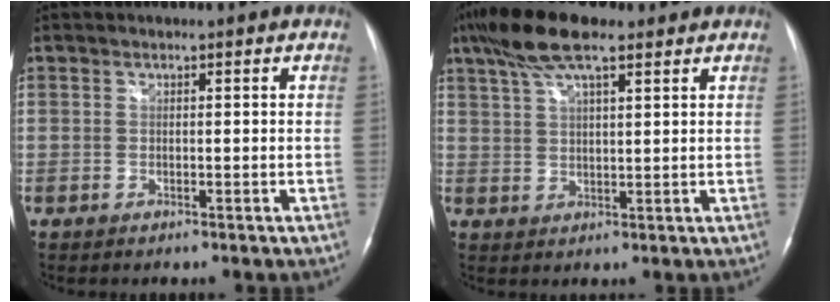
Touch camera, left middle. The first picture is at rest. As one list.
[{"total": 10.3, "force": [7.0, 2.6, 7.0], "torque": [-0.140, 0.027, 0.126]}]